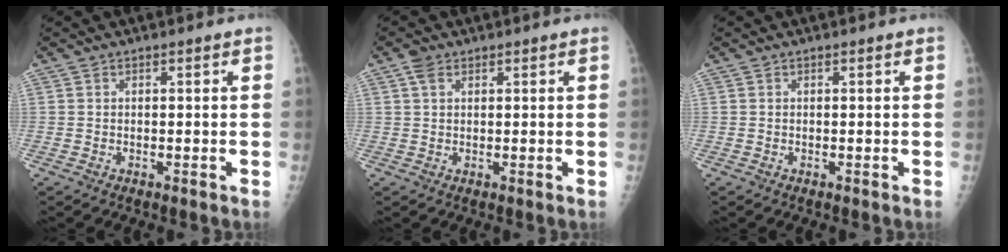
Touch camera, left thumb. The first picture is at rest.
{"total": 2.2, "force": [1.2, 1.4, 1.3], "torque": [-0.020, 0.003, 0.022]}
{"total": 0.0}